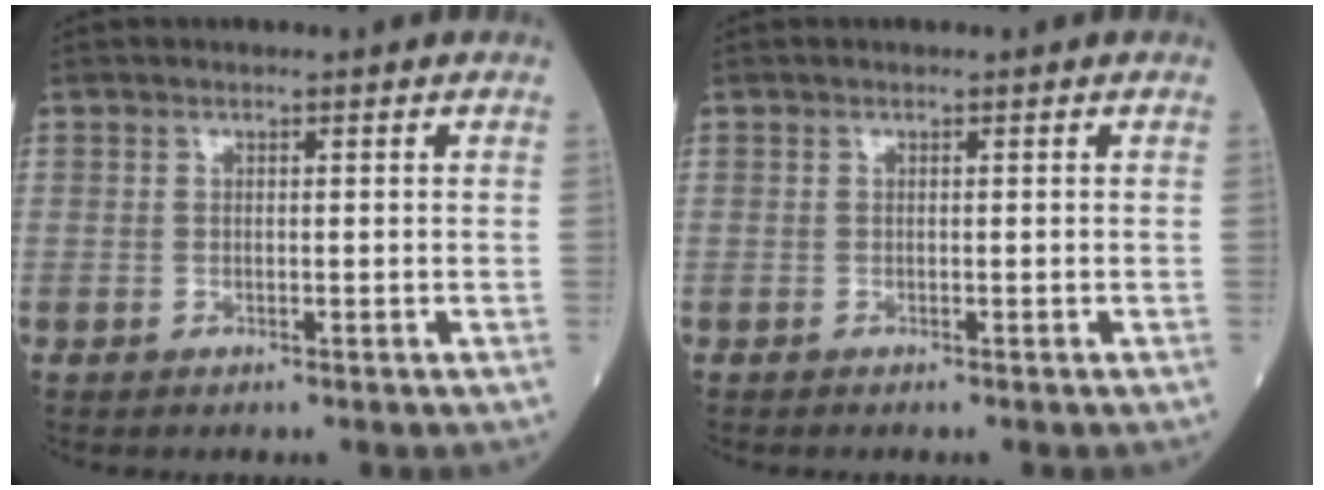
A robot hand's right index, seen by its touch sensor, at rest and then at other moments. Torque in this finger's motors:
{"motor_torque": [-0.03, -0.02, -0.01, -0.03]}